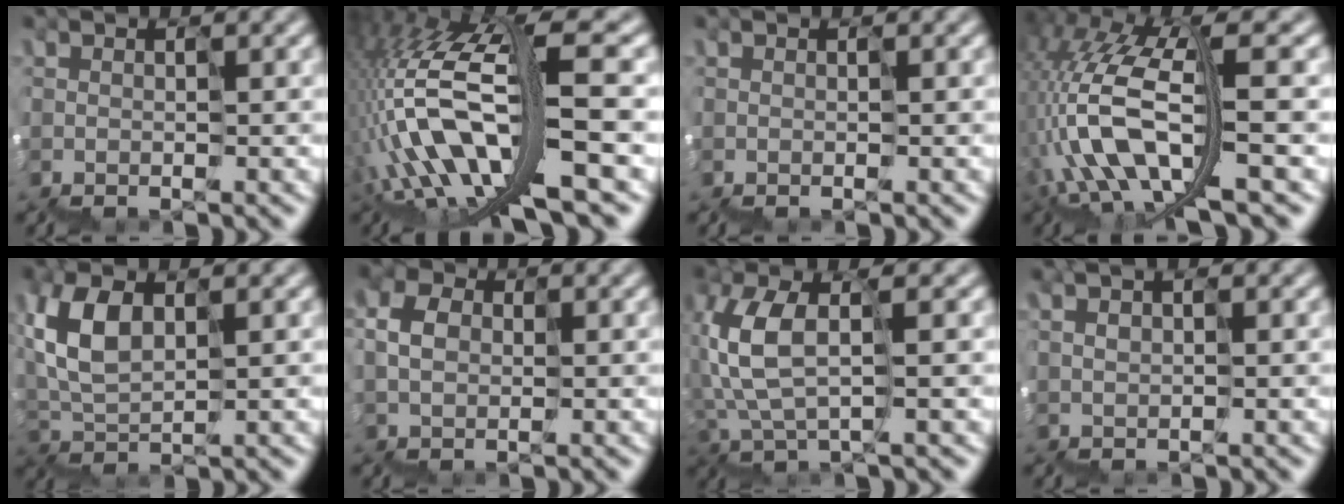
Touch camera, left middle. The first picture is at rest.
{"total": 10.4, "force": [-2.9, 2.7, 9.6], "torque": [-0.206, 0.030, -0.046]}
{"total": 0.0}
{"total": 9.6, "force": [-2.7, 3.2, 8.7], "torque": [-0.217, 0.022, -0.044]}
{"total": 4.6, "force": [2.4, 2.5, 3.0], "torque": [-0.099, 0.028, 0.040]}
{"total": 1.2, "force": [0.6, 1.0, -0.1], "torque": [-0.022, 0.018, 0.006]}
{"total": 4.0, "force": [0.5, 1.5, 3.7], "torque": [-0.121, 0.022, 0.001]}
{"total": 1.3, "force": [1.0, 0.4, 0.8], "torque": [-0.018, 0.020, 0.023]}